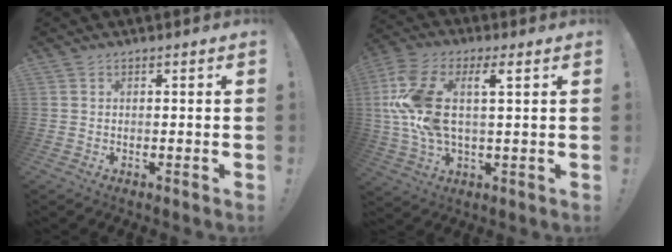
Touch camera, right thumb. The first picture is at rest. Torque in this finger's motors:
{"motor_torque": [2.49, 2.51, 1.21, 0.15, 0.27]}